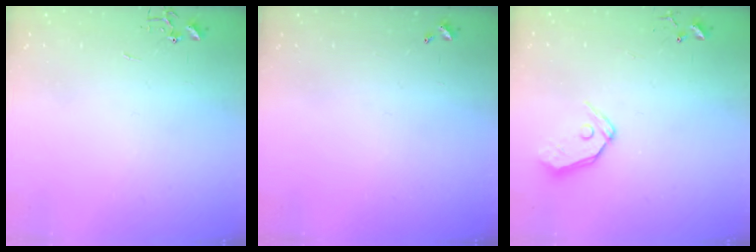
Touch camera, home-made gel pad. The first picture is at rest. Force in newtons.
{"total": 0.0}
{"total": 8.3, "press": 8.2, "slide": 0.7}